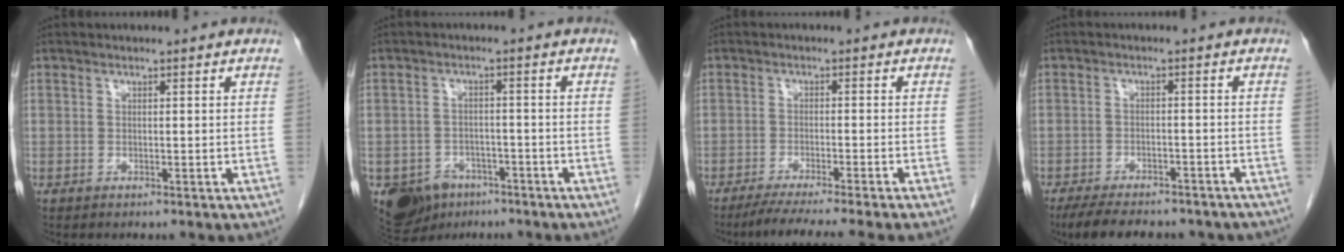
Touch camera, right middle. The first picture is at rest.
{"total": 9.5, "force": [-5.8, 6.8, 3.2], "torque": [-0.065, 0.004, -0.084]}
{"total": 10.3, "force": [-8.6, -1.5, 5.4], "torque": [-0.055, -0.027, -0.130]}
{"total": 15.3, "force": [-12.9, 4.9, 6.6], "torque": [-0.130, -0.008, -0.168]}